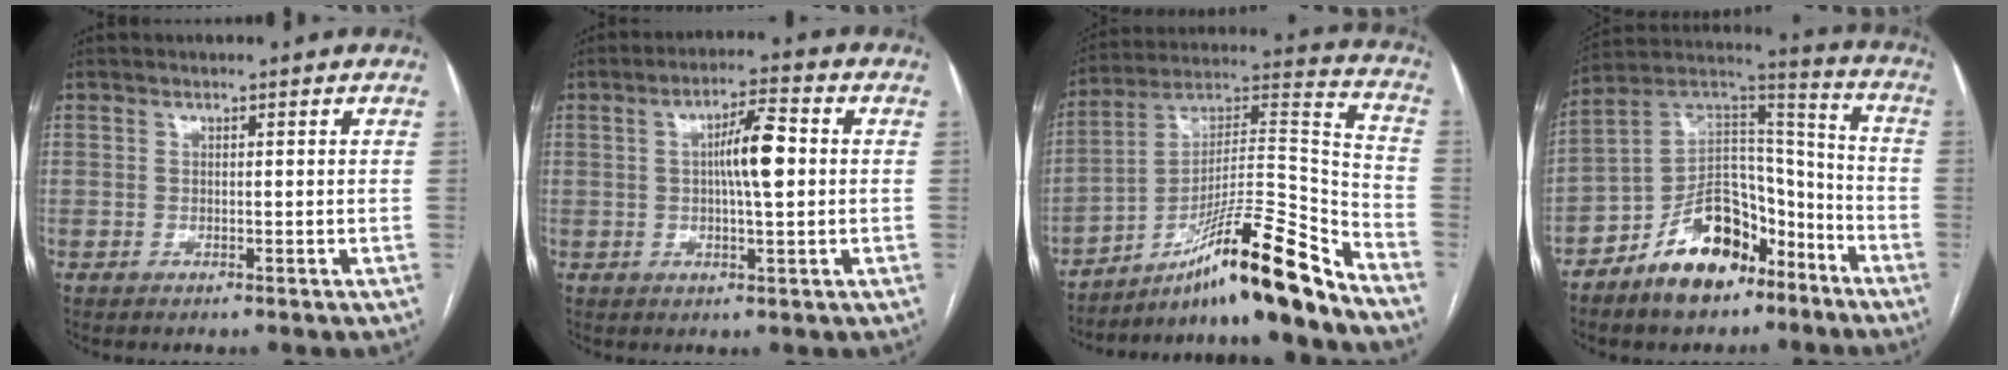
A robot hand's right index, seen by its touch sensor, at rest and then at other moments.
{"total": 7.0, "force": [0.5, 0.9, 6.9], "torque": [-0.120, 0.012, 0.006]}
{"total": 20.6, "force": [-15.1, -0.7, 13.9], "torque": [-0.225, 0.016, -0.252]}
{"total": 15.9, "force": [-9.7, 8.4, 9.4], "torque": [-0.167, 0.036, -0.164]}